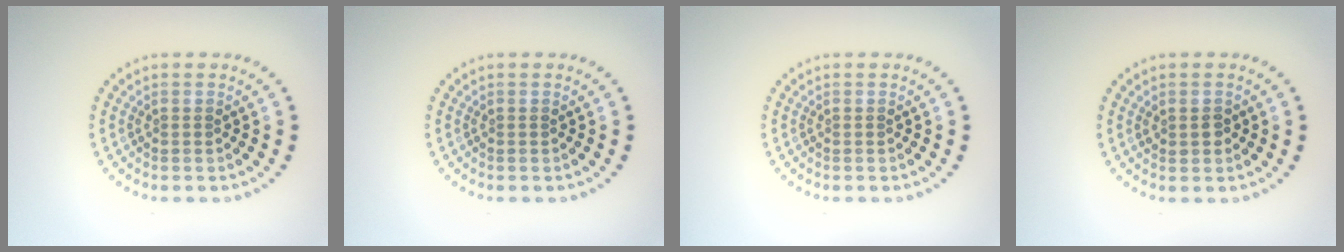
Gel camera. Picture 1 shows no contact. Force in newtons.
{"total": 0.0}
{"total": 0.0}
{"total": 1.3, "press": 1.3, "slide": 0.2}